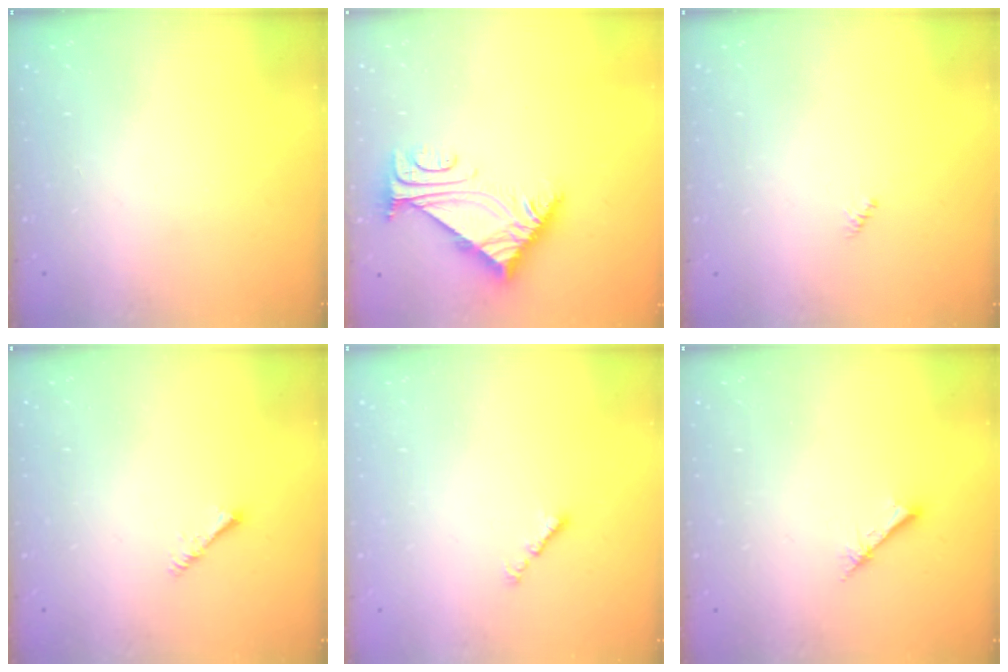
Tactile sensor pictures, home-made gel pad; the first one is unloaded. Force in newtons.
{"total": 5.6, "press": 5.5, "slide": 0.8}
{"total": 0.0}
{"total": 1.4, "press": 1.4, "slide": 0.3}
{"total": 1.3, "press": 1.2, "slide": 0.5}
{"total": 2.4, "press": 2.4, "slide": 0.3}